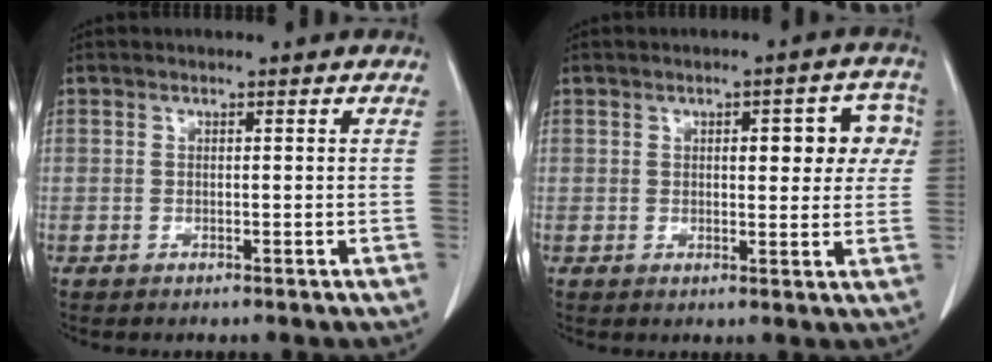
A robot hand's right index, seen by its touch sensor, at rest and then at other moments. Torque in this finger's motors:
{"motor_torque": [0.20, 0.15, 0.11, 0.02]}